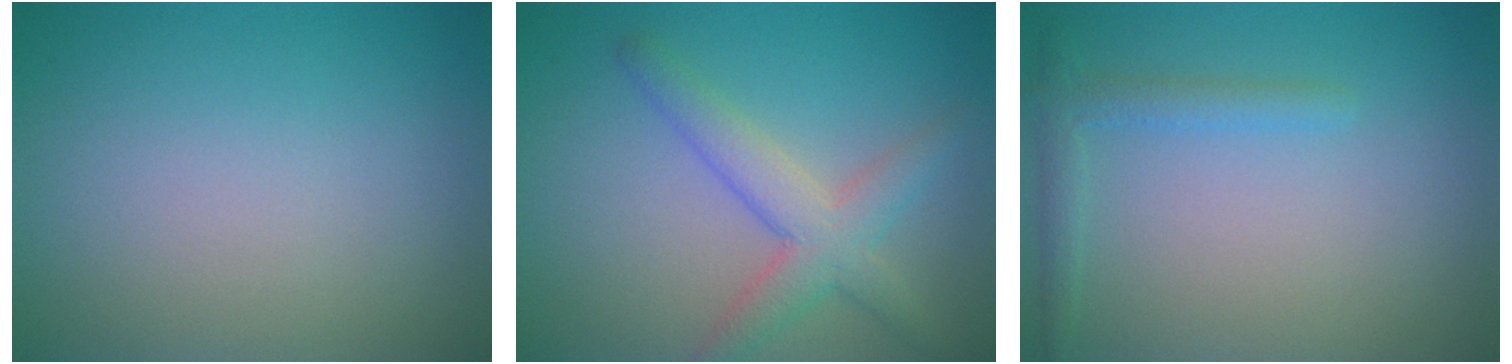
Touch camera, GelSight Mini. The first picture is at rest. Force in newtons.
{"total": 4.0, "press": 4.0, "slide": 0.1}
{"total": 1.9, "press": 1.8, "slide": 0.2}